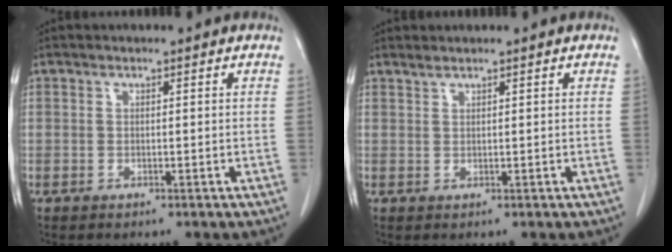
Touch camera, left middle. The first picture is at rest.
{"total": 0.7, "force": [0.7, -0.1, 0.1], "torque": [-0.005, 0.002, 0.018]}